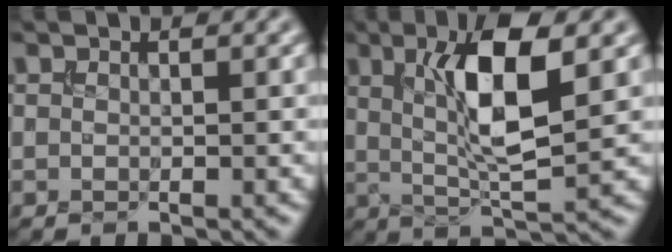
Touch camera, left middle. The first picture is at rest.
{"total": 7.6, "force": [1.7, 2.1, 7.1], "torque": [-0.122, -0.001, 0.034]}